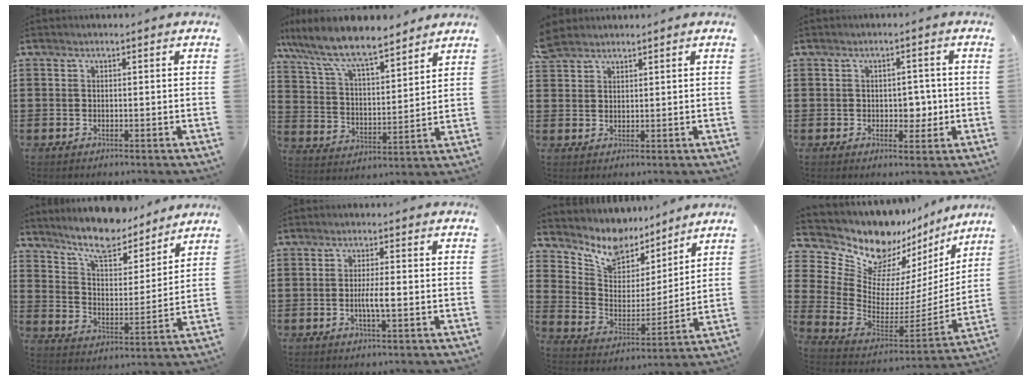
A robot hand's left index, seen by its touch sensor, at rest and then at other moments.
{"total": 9.1, "force": [8.1, 1.5, 4.0], "torque": [-0.111, -0.042, 0.140]}
{"total": 3.2, "force": [2.9, 1.3, 0.6], "torque": [-0.021, 0.002, 0.057]}
{"total": 3.6, "force": [-0.1, 2.4, 2.6], "torque": [-0.040, 0.000, -0.010]}
{"total": 8.9, "force": [8.1, 1.6, 3.5], "torque": [-0.093, -0.049, 0.143]}
{"total": 3.5, "force": [-0.6, 0.6, 3.4], "torque": [-0.066, -0.004, -0.014]}
{"total": 9.1, "force": [8.1, 4.0, 1.4], "torque": [-0.063, -0.061, 0.146]}
{"total": 10.5, "force": [8.1, 5.8, 3.3], "torque": [-0.101, -0.071, 0.148]}